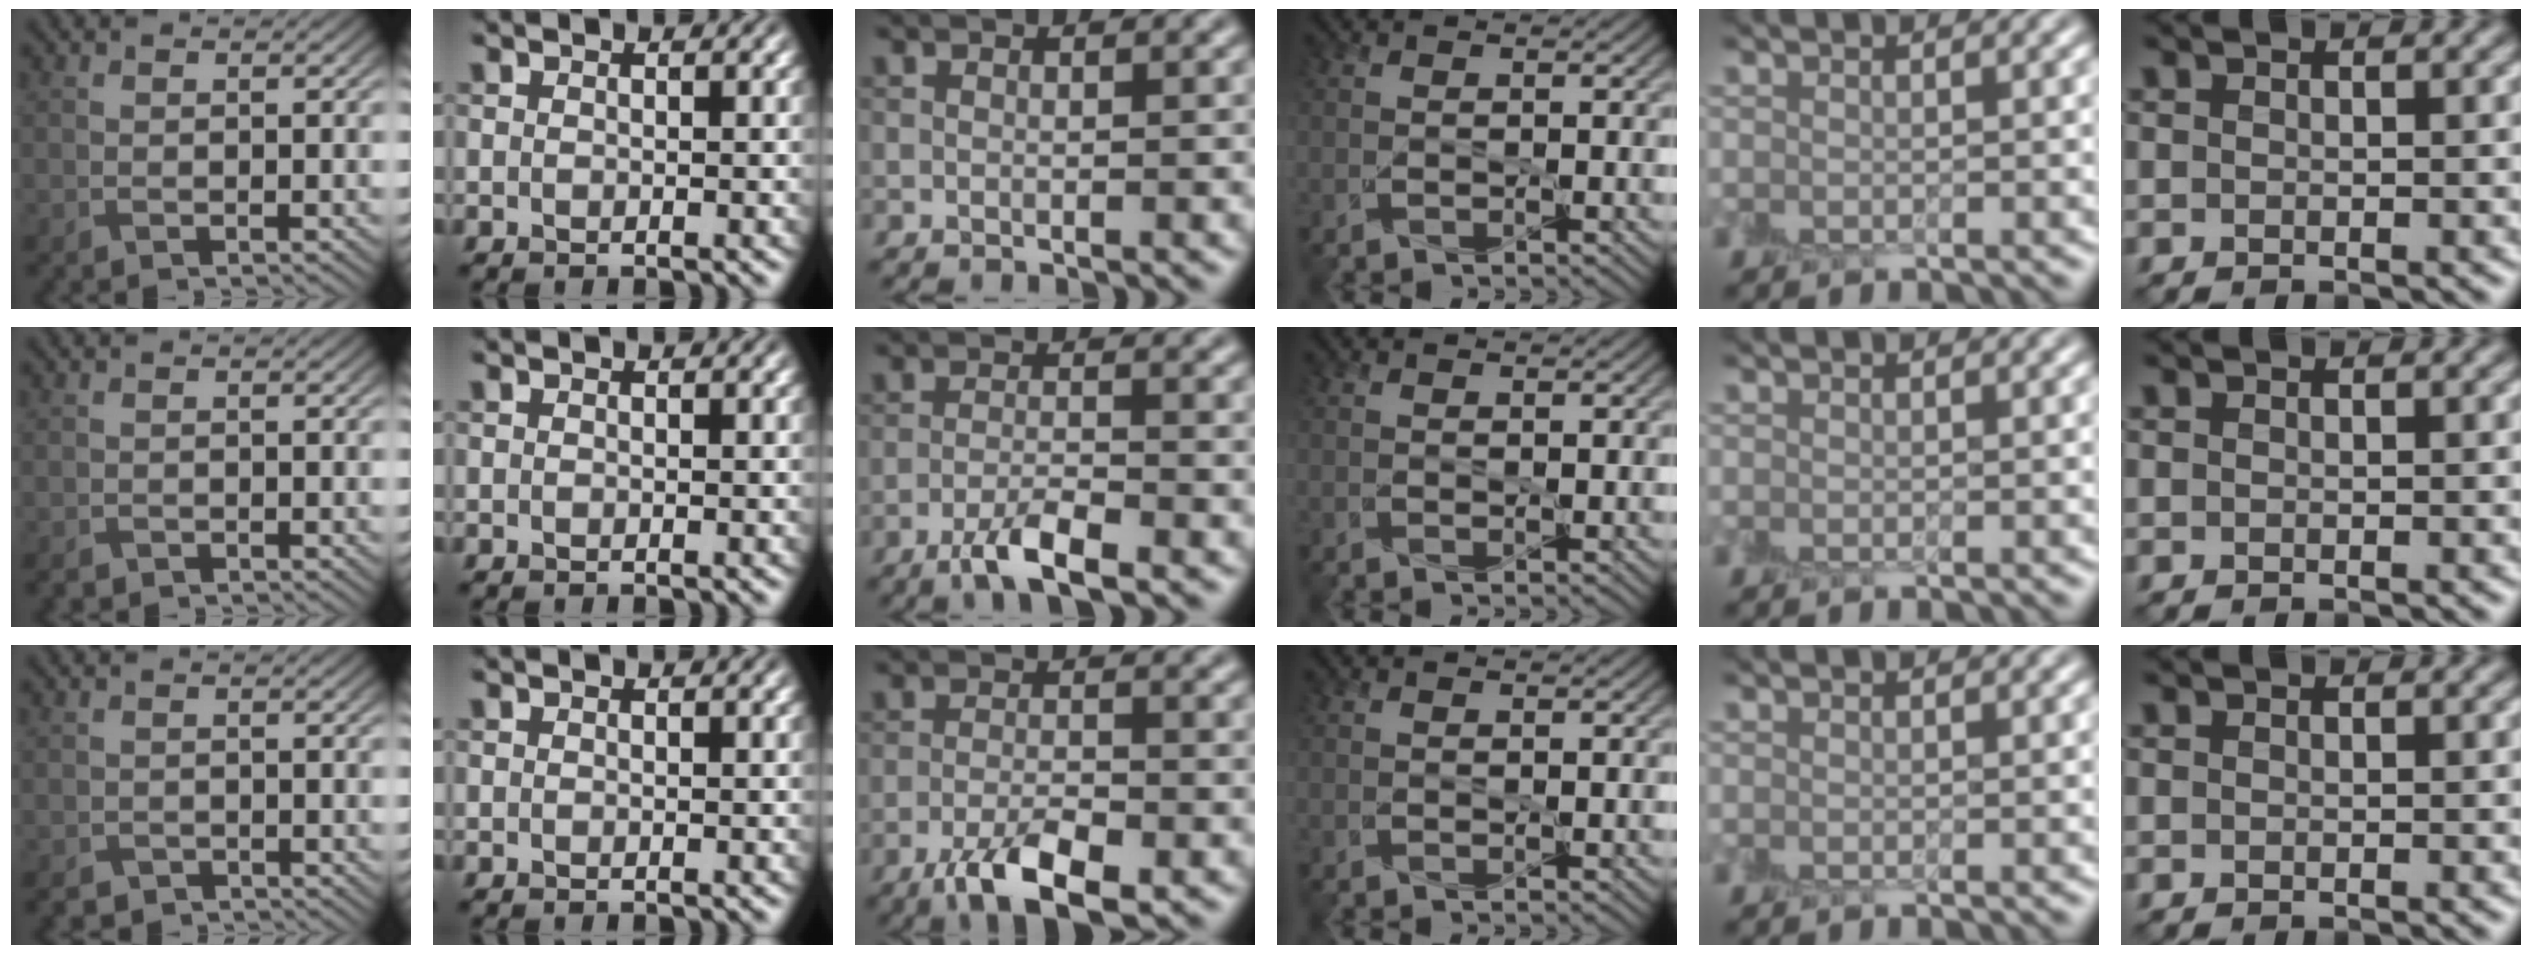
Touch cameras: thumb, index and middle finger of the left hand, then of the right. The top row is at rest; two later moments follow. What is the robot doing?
{"motion": "peel", "object": "envelope seal"}